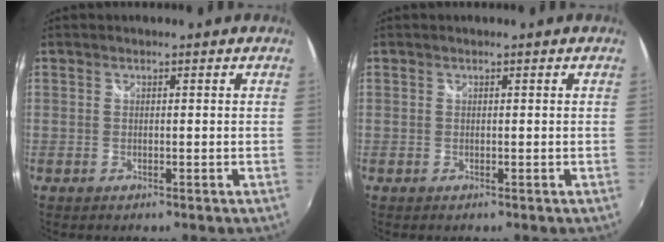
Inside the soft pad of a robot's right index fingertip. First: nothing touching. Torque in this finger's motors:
{"motor_torque": [0.39, 0.39, 0.00, 0.00]}